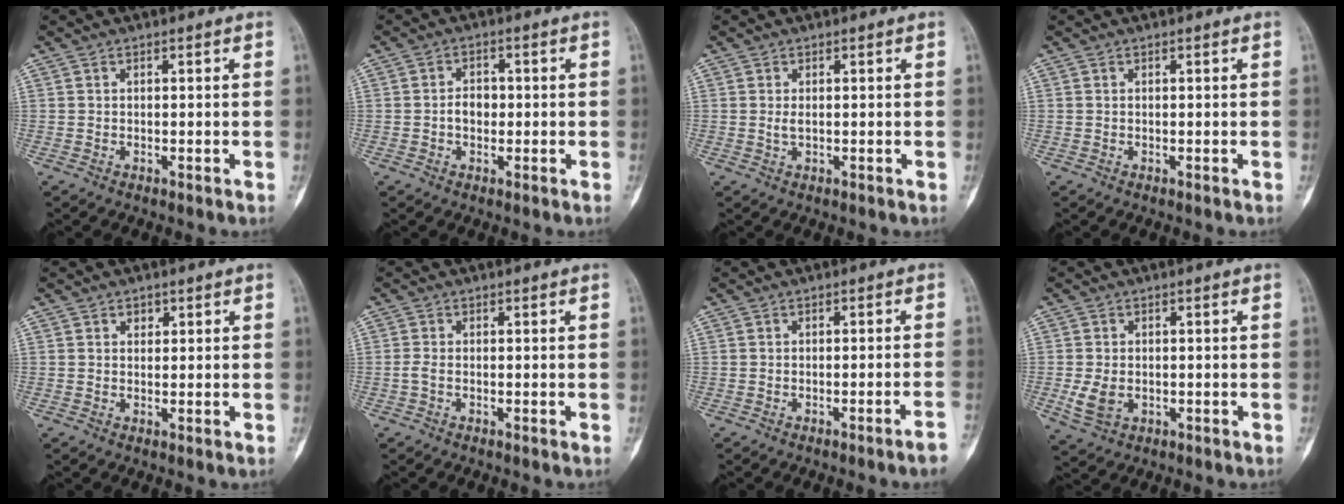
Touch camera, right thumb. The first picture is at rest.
{"total": 3.2, "force": [-0.4, 2.4, 2.1], "torque": [-0.020, 0.009, -0.013]}
{"total": 1.1, "force": [0.1, 0.4, 1.0], "torque": [-0.021, -0.003, 0.004]}
{"total": 0.0}
{"total": 1.4, "force": [0.7, 1.1, 0.5], "torque": [0.004, -0.003, 0.009]}
{"total": 1.1, "force": [-0.4, 0.5, 0.9], "torque": [-0.026, -0.002, -0.011]}
{"total": 2.8, "force": [-2.0, -0.4, 1.9], "torque": [-0.035, 0.014, -0.023]}
{"total": 4.8, "force": [-0.8, 3.4, 3.3], "torque": [-0.064, -0.001, -0.007]}